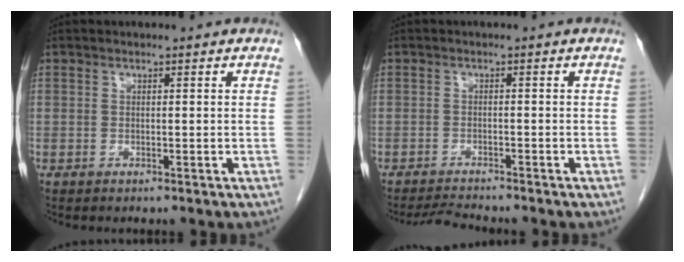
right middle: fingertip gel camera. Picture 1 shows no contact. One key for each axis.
{"total": 3.0, "fx": -2.9, "fy": -0.6, "fz": 0.4, "tx": -0.015, "ty": -0.019, "tz": -0.050}